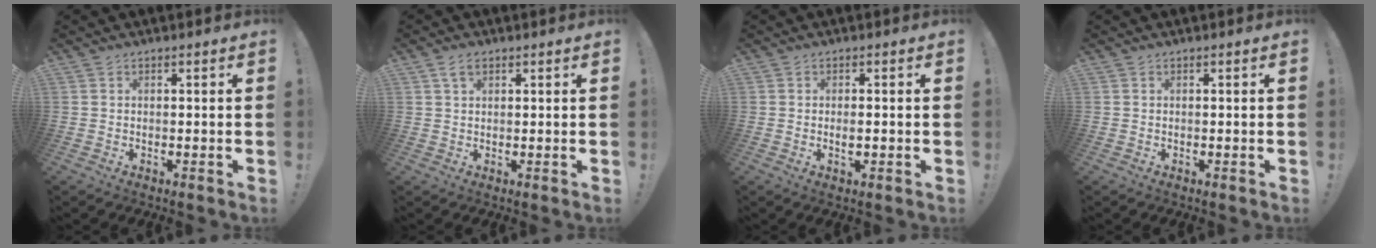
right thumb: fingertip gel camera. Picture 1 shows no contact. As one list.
[{"total": 3.0, "force": [1.7, 1.8, 1.8], "torque": [-0.026, -0.001, 0.029]}, {"total": 1.5, "force": [-0.4, 0.5, 1.3], "torque": [-0.012, -0.004, -0.009]}, {"total": 0.0}]